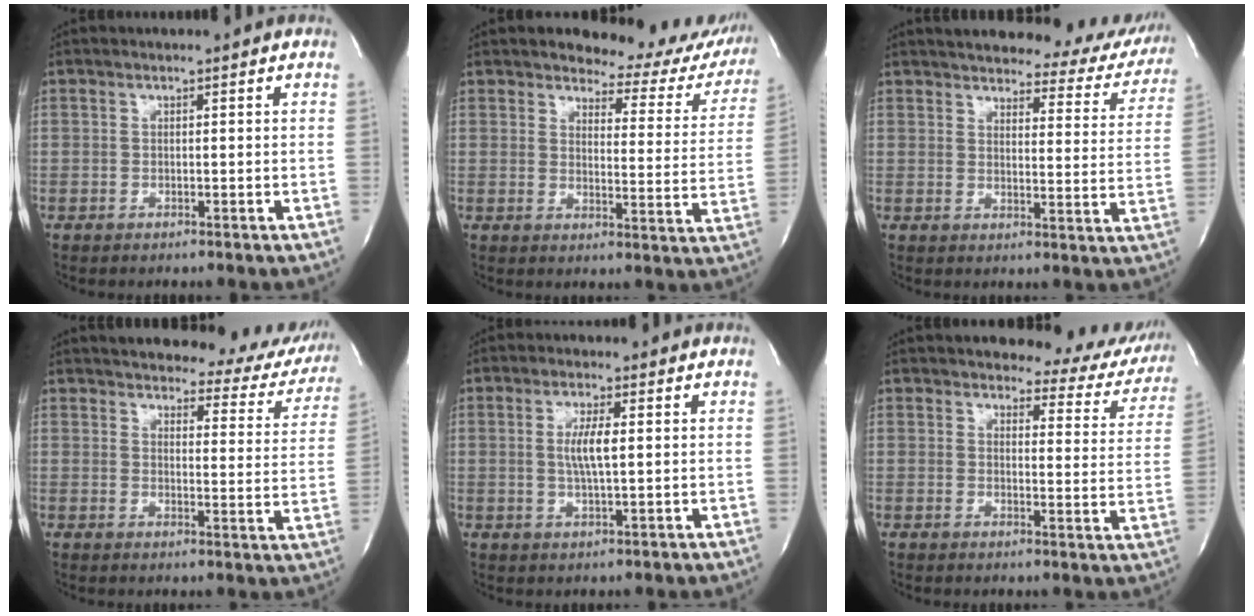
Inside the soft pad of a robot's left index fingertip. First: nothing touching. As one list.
[{"total": 15.4, "force": [14.2, 4.8, 3.8], "torque": [-0.011, -0.053, 0.141]}, {"total": 19.2, "force": [17.5, 5.3, 6.1], "torque": [-0.063, -0.033, 0.189]}, {"total": 18.4, "force": [16.6, 5.2, 5.8], "torque": [-0.051, -0.033, 0.175]}, {"total": 4.6, "force": [0.6, 0.6, 4.5], "torque": [-0.090, -0.003, 0.010]}, {"total": 12.2, "force": [11.3, 3.6, 2.9], "torque": [-0.004, -0.035, 0.104]}]